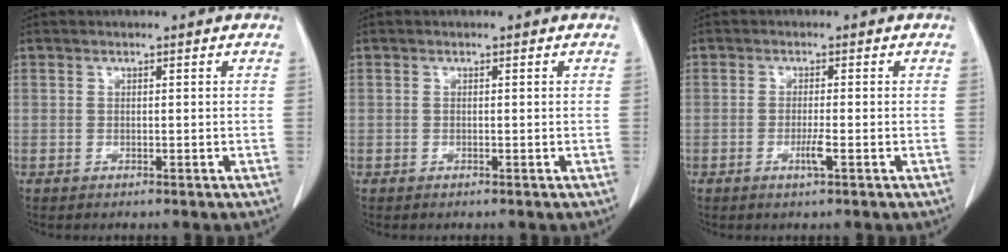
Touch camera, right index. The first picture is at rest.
{"total": 0.0}
{"total": 2.2, "force": [-0.9, -0.2, 2.0], "torque": [-0.043, -0.004, -0.015]}